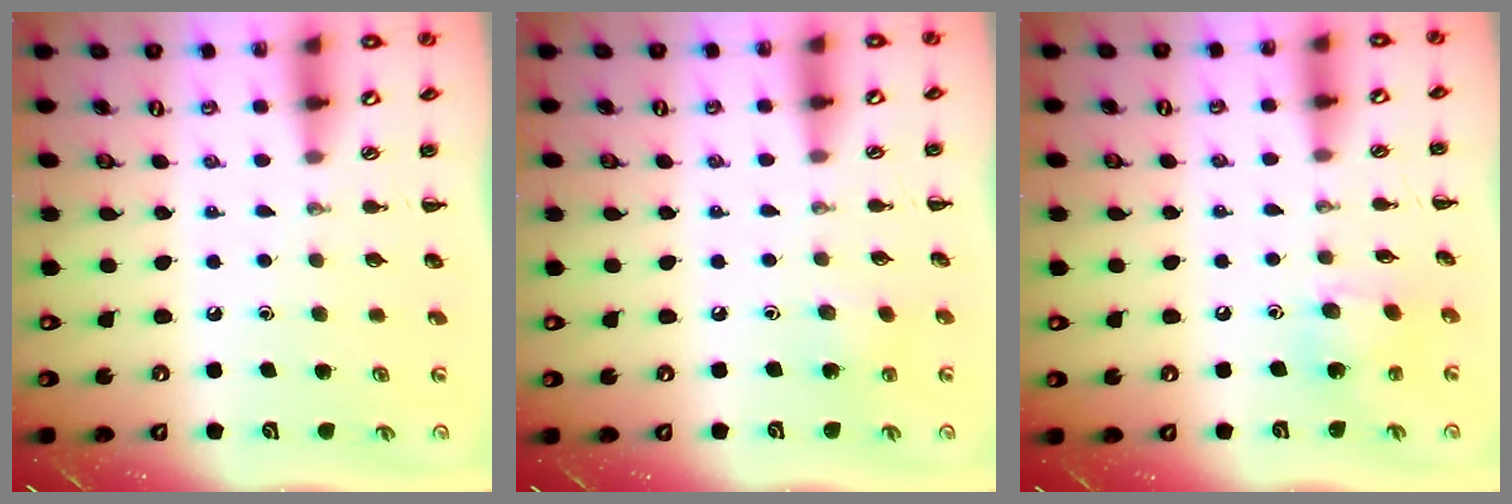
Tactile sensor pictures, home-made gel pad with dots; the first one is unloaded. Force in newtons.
{"total": 6.1, "press": 5.9, "slide": 1.8}
{"total": 6.9, "press": 6.9, "slide": 0.6}